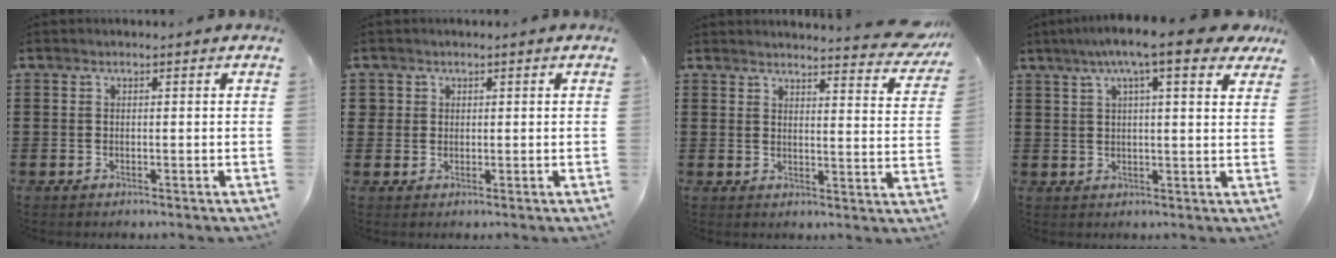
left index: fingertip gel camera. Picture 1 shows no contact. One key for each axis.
{"total": 1.4, "fx": 0.6, "fy": 1.2, "fz": 0.1, "tx": -0.007, "ty": 0.005, "tz": 0.013}
{"total": 4.4, "fx": 4.2, "fy": -0.4, "fz": 1.5, "tx": -0.029, "ty": -0.027, "tz": 0.070}
{"total": 8.9, "fx": 6.0, "fy": 1.3, "fz": 6.4, "tx": -0.124, "ty": -0.006, "tz": 0.102}